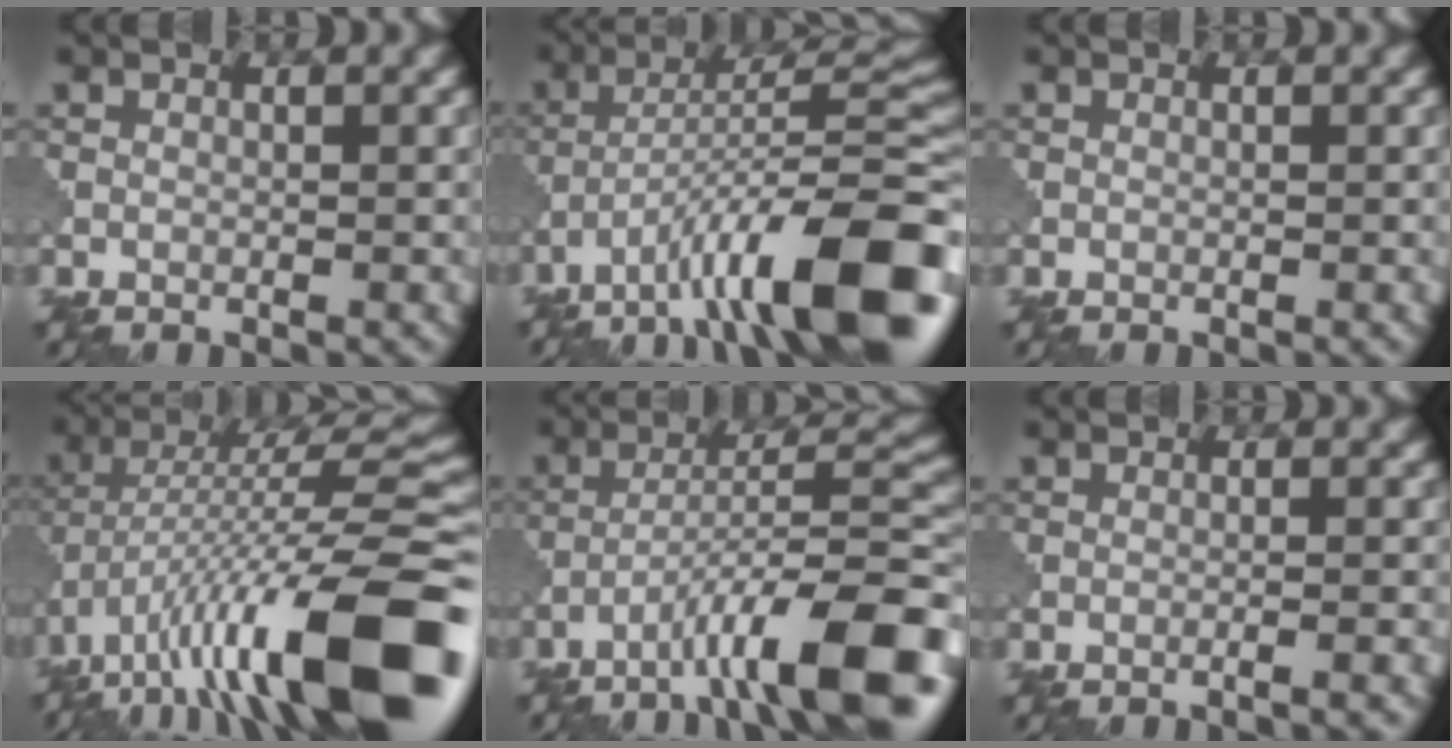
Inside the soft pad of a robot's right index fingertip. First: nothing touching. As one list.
[{"total": 13.3, "force": [-7.5, 3.0, 10.6], "torque": [-0.158, 0.013, -0.122]}, {"total": 0.0}, {"total": 15.5, "force": [-6.9, 4.3, 13.1], "torque": [-0.219, 0.025, -0.107]}, {"total": 11.7, "force": [-6.5, 2.2, 9.4], "torque": [-0.140, 0.021, -0.100]}, {"total": 1.7, "force": [-0.7, 0.4, 1.5], "torque": [-0.009, 0.007, -0.027]}]